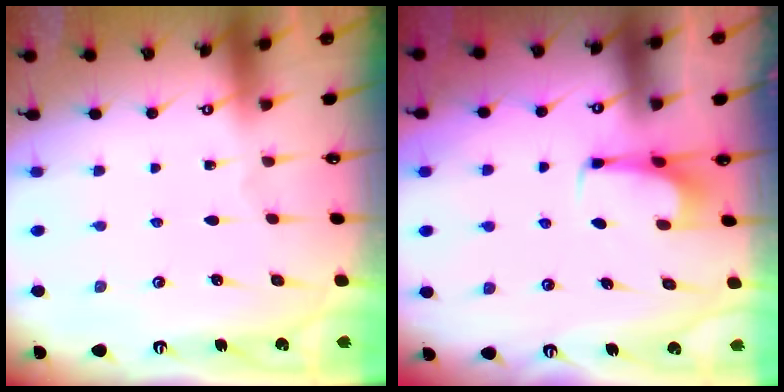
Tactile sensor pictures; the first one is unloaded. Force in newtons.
{"total": 2.1, "press": 2.1, "slide": 0.1}